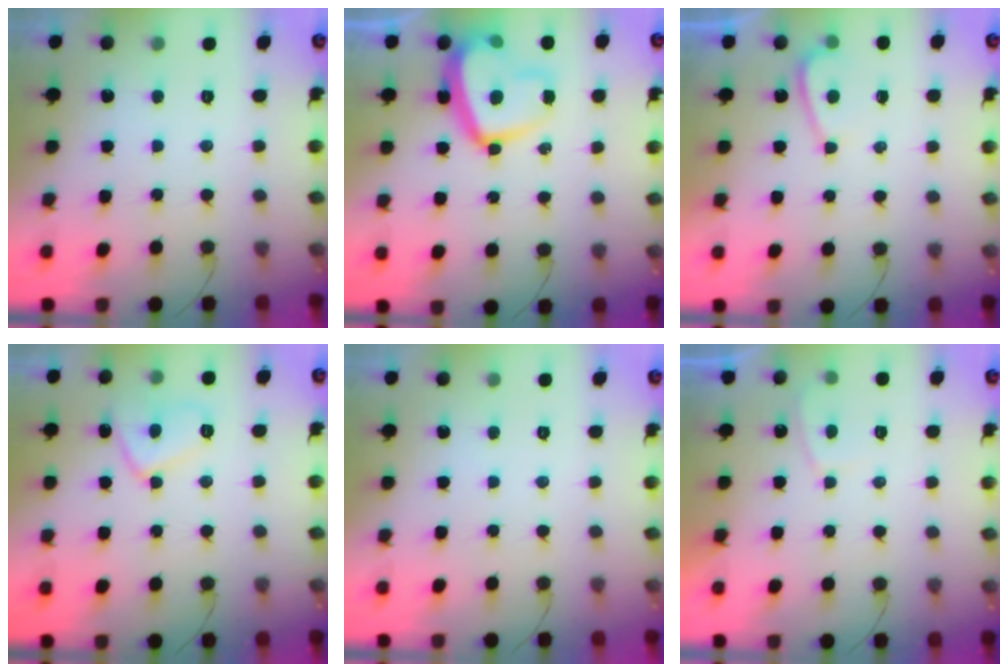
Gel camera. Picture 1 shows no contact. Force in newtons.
{"total": 14.8, "press": 14.7, "slide": 1.4}
{"total": 3.5, "press": 3.5, "slide": 0.4}
{"total": 8.7, "press": 8.7, "slide": 0.8}
{"total": 0.0}
{"total": 1.5, "press": 1.3, "slide": 0.6}